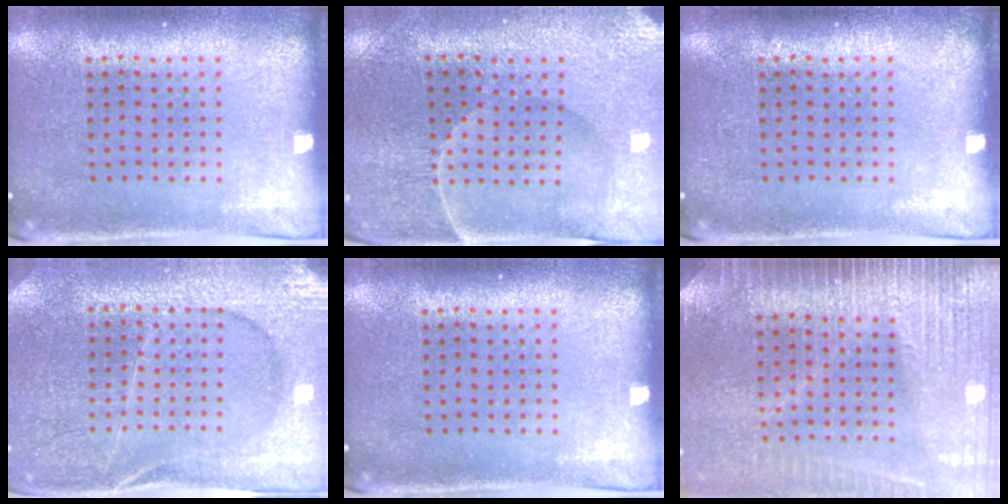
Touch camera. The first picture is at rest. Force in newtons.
{"total": 1.3, "press": 1.2, "slide": 0.3}
{"total": 0.0}
{"total": 3.4, "press": 3.4, "slide": 0.7}
{"total": 0.0}
{"total": 3.5, "press": 3.1, "slide": 1.7}